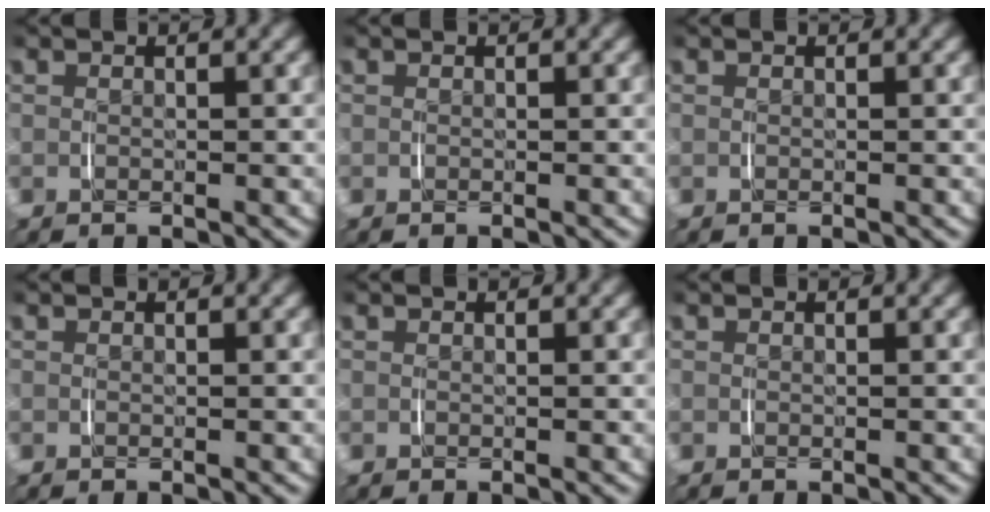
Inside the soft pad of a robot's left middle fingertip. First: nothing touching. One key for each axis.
{"total": 0.0}
{"total": 0.0}
{"total": 0.0}
{"total": 0.0}
{"total": 0.0}